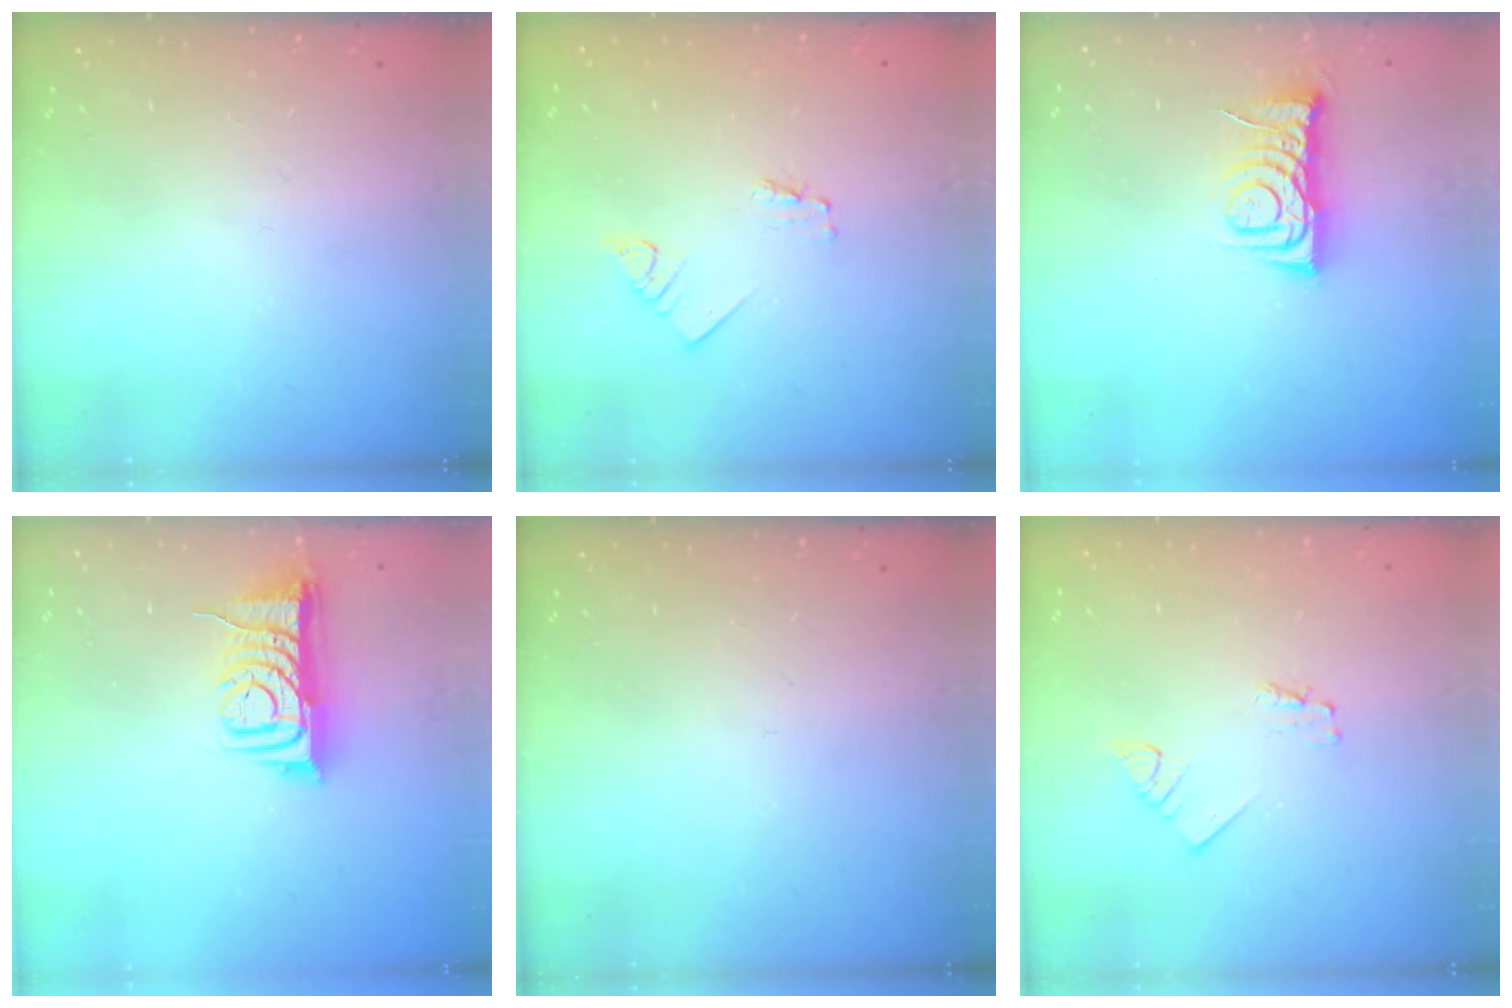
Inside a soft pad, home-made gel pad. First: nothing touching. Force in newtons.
{"total": 1.6, "press": 1.6, "slide": 0.1}
{"total": 6.8, "press": 6.8, "slide": 0.6}
{"total": 8.0, "press": 8.0, "slide": 0.4}
{"total": 0.0}
{"total": 1.2, "press": 1.2, "slide": 0.0}